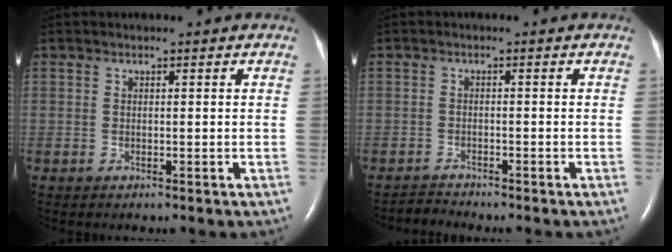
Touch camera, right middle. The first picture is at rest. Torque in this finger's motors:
{"motor_torque": [-0.02, -0.01, -0.09, -0.02]}